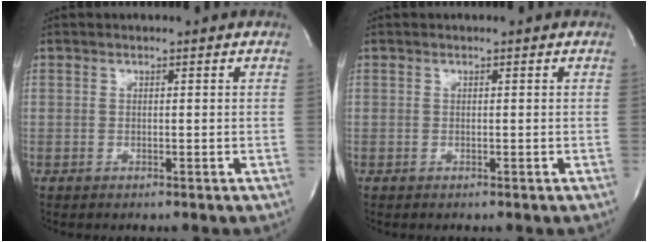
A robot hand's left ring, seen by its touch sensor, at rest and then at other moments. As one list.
[{"total": 0.0}]